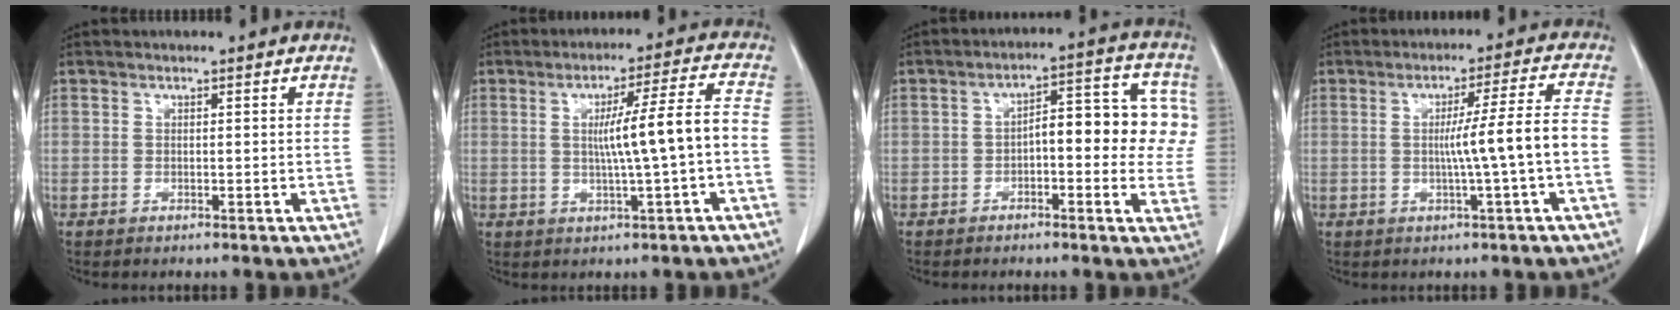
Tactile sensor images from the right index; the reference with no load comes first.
{"total": 9.0, "force": [-0.7, -0.7, 8.9], "torque": [-0.138, 0.006, -0.008]}
{"total": 11.8, "force": [0.5, 4.7, 10.8], "torque": [-0.134, 0.047, 0.008]}
{"total": 7.8, "force": [-1.2, -1.5, 7.6], "torque": [-0.116, 0.004, -0.015]}